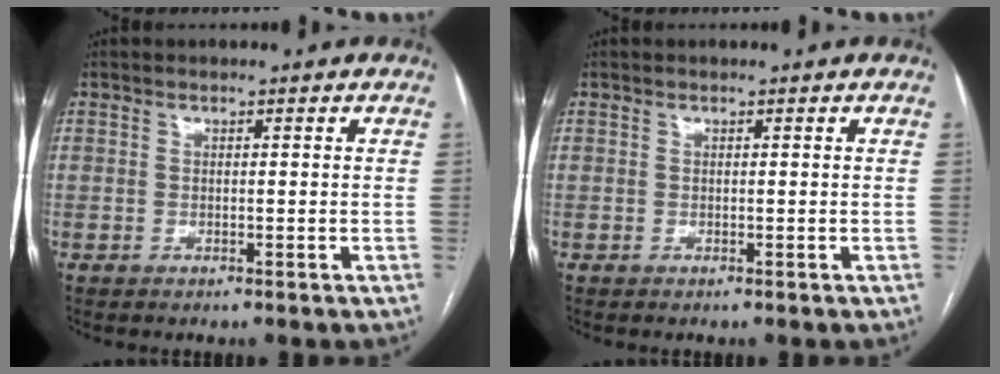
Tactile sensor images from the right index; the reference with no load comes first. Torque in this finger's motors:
{"motor_torque": [0.00, 0.00, 0.00, 0.00]}